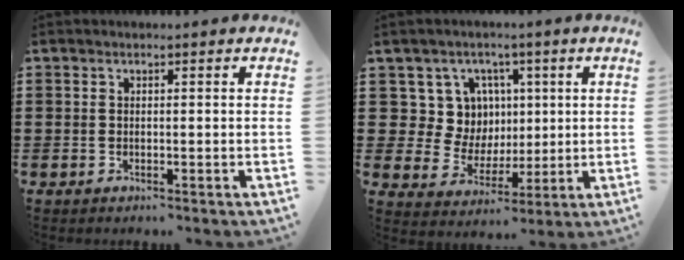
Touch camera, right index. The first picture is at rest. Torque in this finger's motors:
{"motor_torque": [-0.14, 0.16, 0.01, 0.01]}